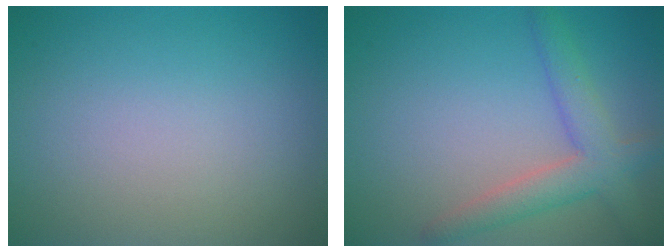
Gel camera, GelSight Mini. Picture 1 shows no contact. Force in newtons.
{"total": 3.9, "press": 3.9, "slide": 0.3}